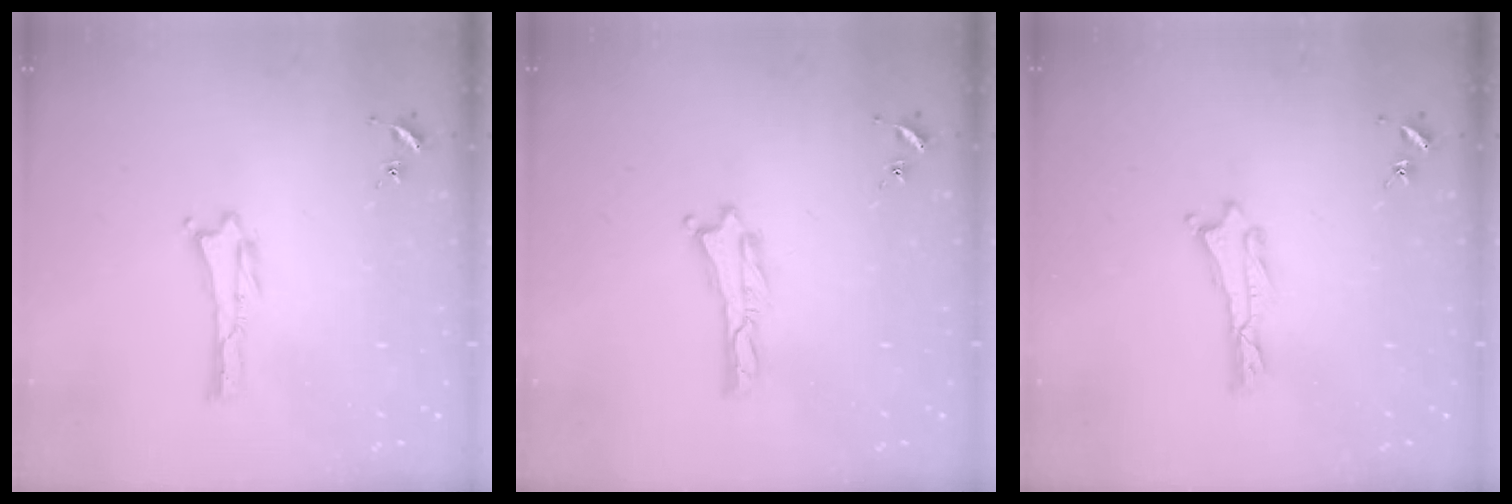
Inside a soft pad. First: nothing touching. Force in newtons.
{"total": 0.0}
{"total": 0.0}